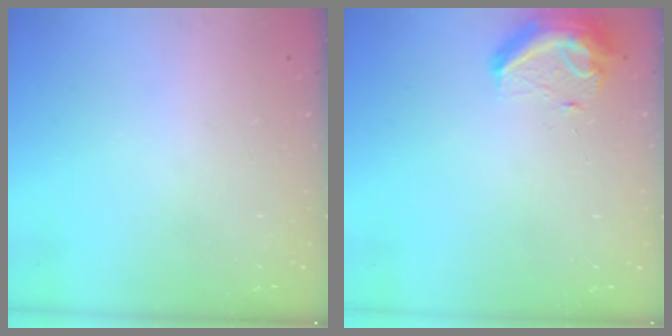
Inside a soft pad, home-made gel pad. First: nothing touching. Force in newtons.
{"total": 9.2, "press": 9.1, "slide": 1.5}